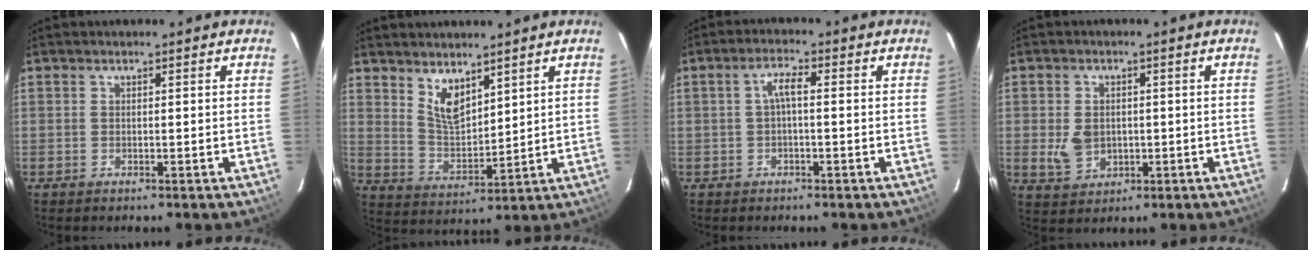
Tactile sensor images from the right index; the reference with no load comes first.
{"total": 7.0, "force": [4.8, 3.0, 4.1], "torque": [-0.070, -0.007, 0.099]}
{"total": 2.9, "force": [-0.2, 0.7, 2.8], "torque": [-0.057, 0.010, -0.002]}
{"total": 5.6, "force": [-0.3, 4.4, 3.4], "torque": [-0.071, 0.000, 0.004]}